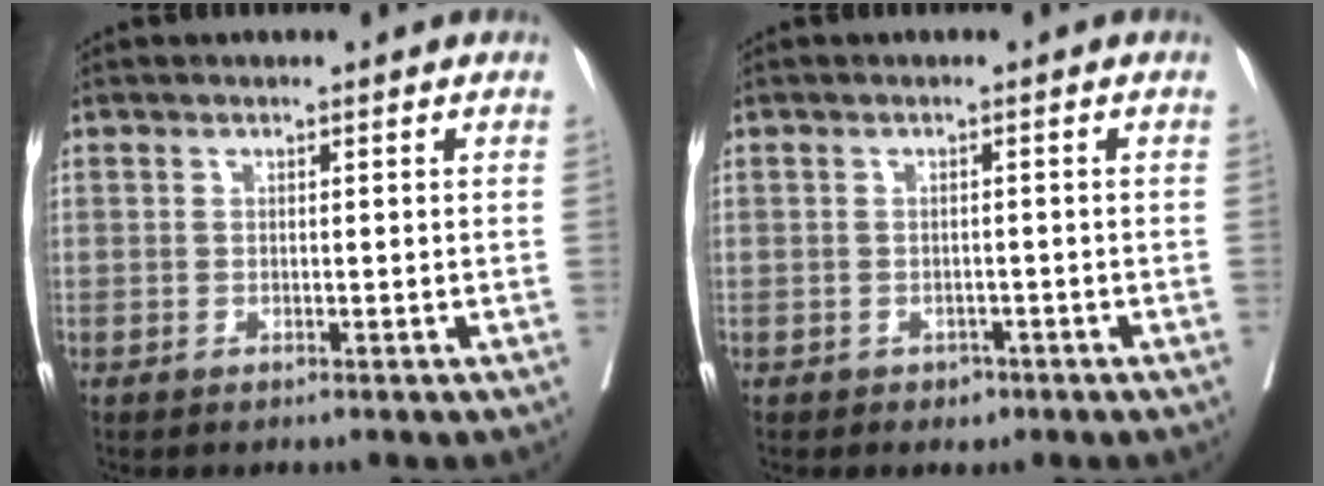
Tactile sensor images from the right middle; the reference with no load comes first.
{"total": 1.4, "force": [-0.9, 1.1, 0.4], "torque": [-0.007, 0.002, -0.009]}